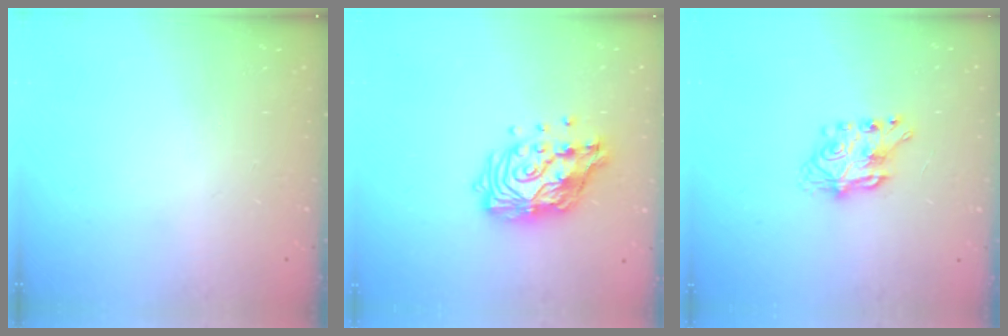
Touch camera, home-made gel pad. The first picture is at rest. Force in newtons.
{"total": 15.3, "press": 15.2, "slide": 1.2}
{"total": 7.1, "press": 7.1, "slide": 0.2}